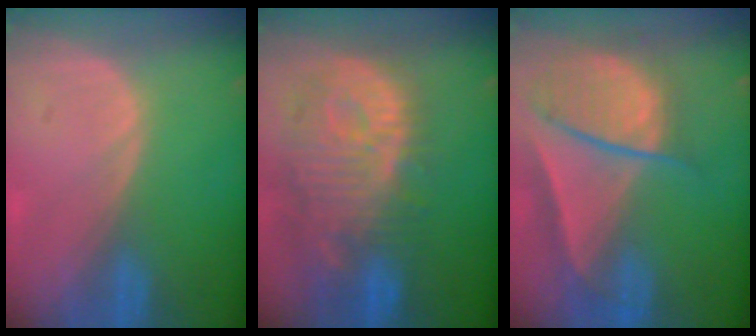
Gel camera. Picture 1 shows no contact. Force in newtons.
{"total": 13.1, "press": 11.5, "slide": 6.4}
{"total": 9.3, "press": 8.1, "slide": 4.7}